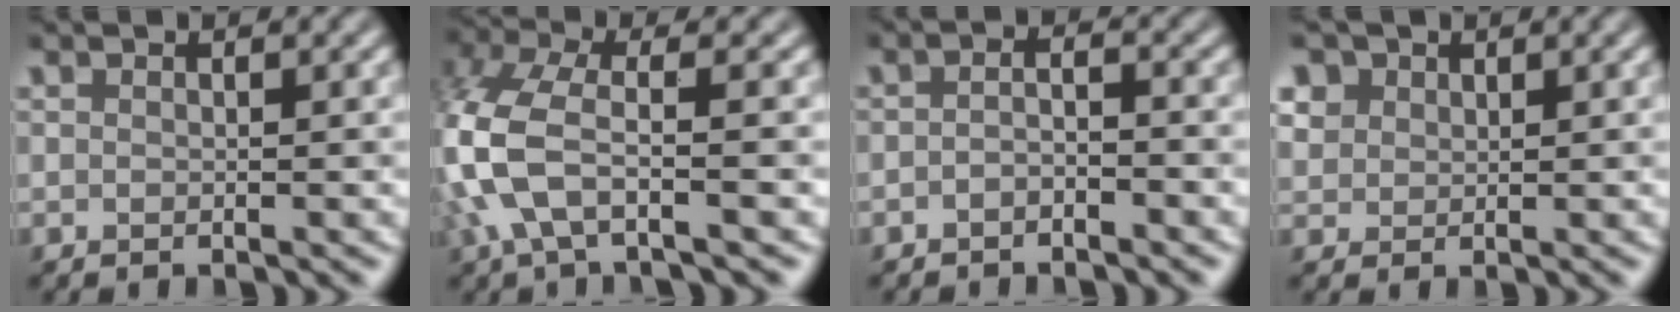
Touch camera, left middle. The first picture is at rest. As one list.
[{"total": 6.4, "force": [-2.3, 2.6, 5.4], "torque": [-0.141, 0.005, -0.058]}, {"total": 1.4, "force": [-1.0, 0.4, 0.8], "torque": [-0.017, 0.002, -0.023]}, {"total": 3.0, "force": [1.8, 2.3, 1.0], "torque": [-0.035, 0.007, 0.038]}]